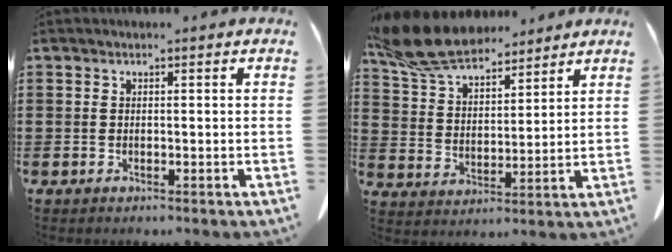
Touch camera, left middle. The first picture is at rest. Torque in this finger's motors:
{"motor_torque": [0.49, -0.09, 0.38, 0.21]}